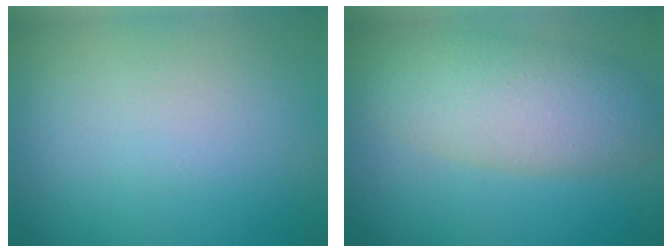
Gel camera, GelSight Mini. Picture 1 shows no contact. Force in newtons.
{"total": 5.7, "press": 5.7, "slide": 0.5}